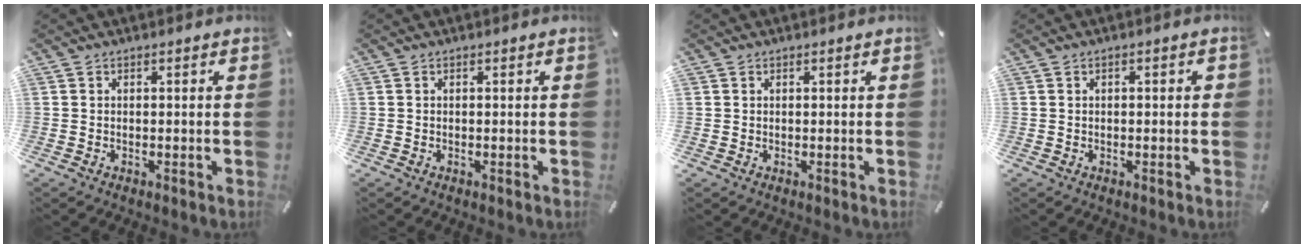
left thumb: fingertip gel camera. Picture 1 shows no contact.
{"total": 0.0}
{"total": 1.3, "force": [0.5, 1.1, -0.4], "torque": [0.008, 0.003, 0.009]}
{"total": 1.3, "force": [-0.1, 0.6, 1.1], "torque": [-0.019, 0.003, -0.002]}